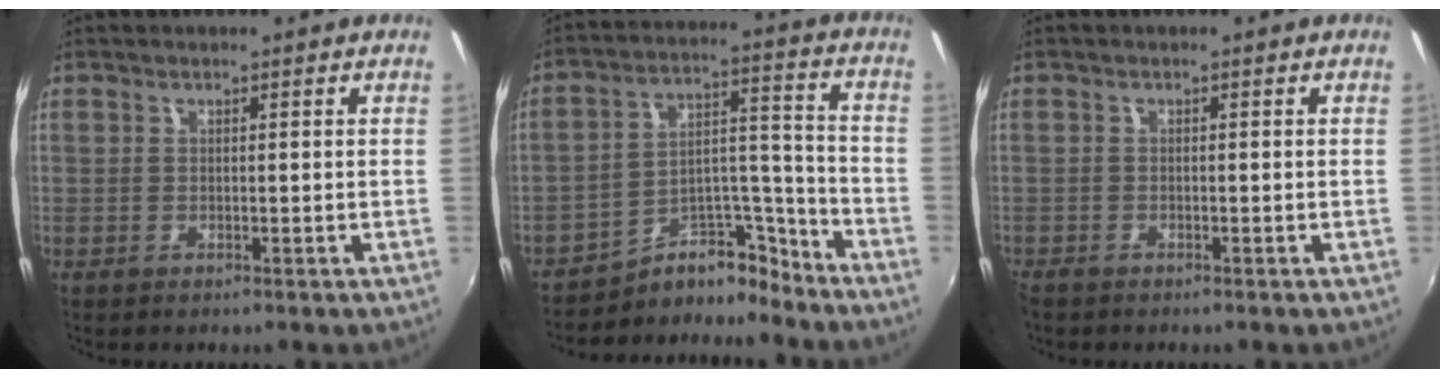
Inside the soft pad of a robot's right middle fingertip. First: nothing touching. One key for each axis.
{"total": 10.2, "fx": -9.4, "fy": 3.7, "fz": 1.5, "tx": -0.016, "ty": 0.066, "tz": -0.154}
{"total": 1.2, "fx": -1.1, "fy": 0.5, "fz": 0.2, "tx": -0.007, "ty": -0.005, "tz": -0.025}